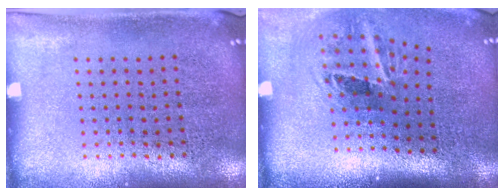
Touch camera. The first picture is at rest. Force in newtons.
{"total": 2.0, "press": 1.2, "slide": 1.6}